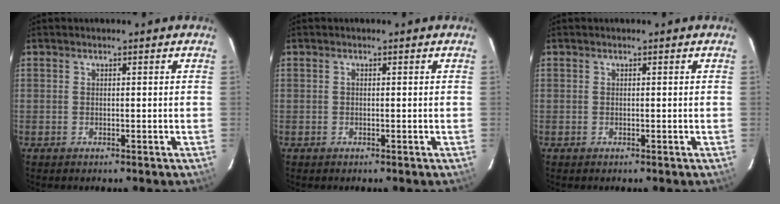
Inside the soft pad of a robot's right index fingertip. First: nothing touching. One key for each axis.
{"total": 0.0}
{"total": 0.0}